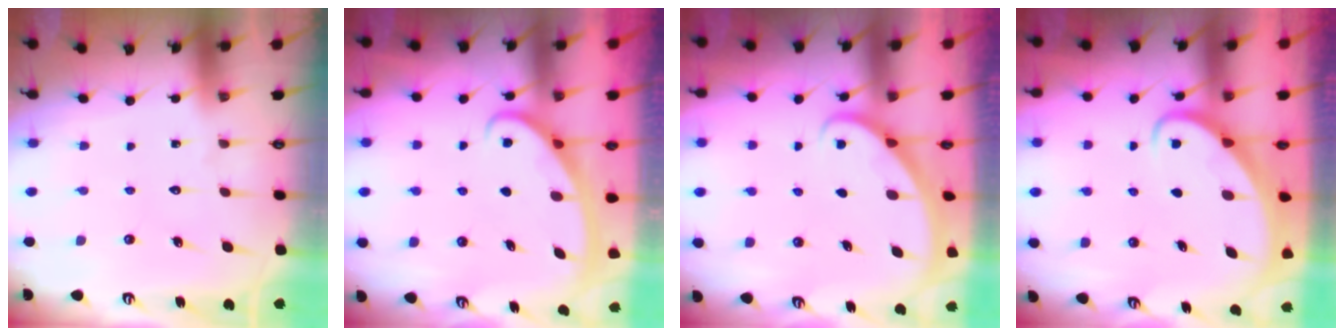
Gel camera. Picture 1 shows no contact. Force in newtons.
{"total": 2.8, "press": 2.8, "slide": 0.4}
{"total": 2.0, "press": 2.0, "slide": 0.1}
{"total": 2.6, "press": 2.6, "slide": 0.3}